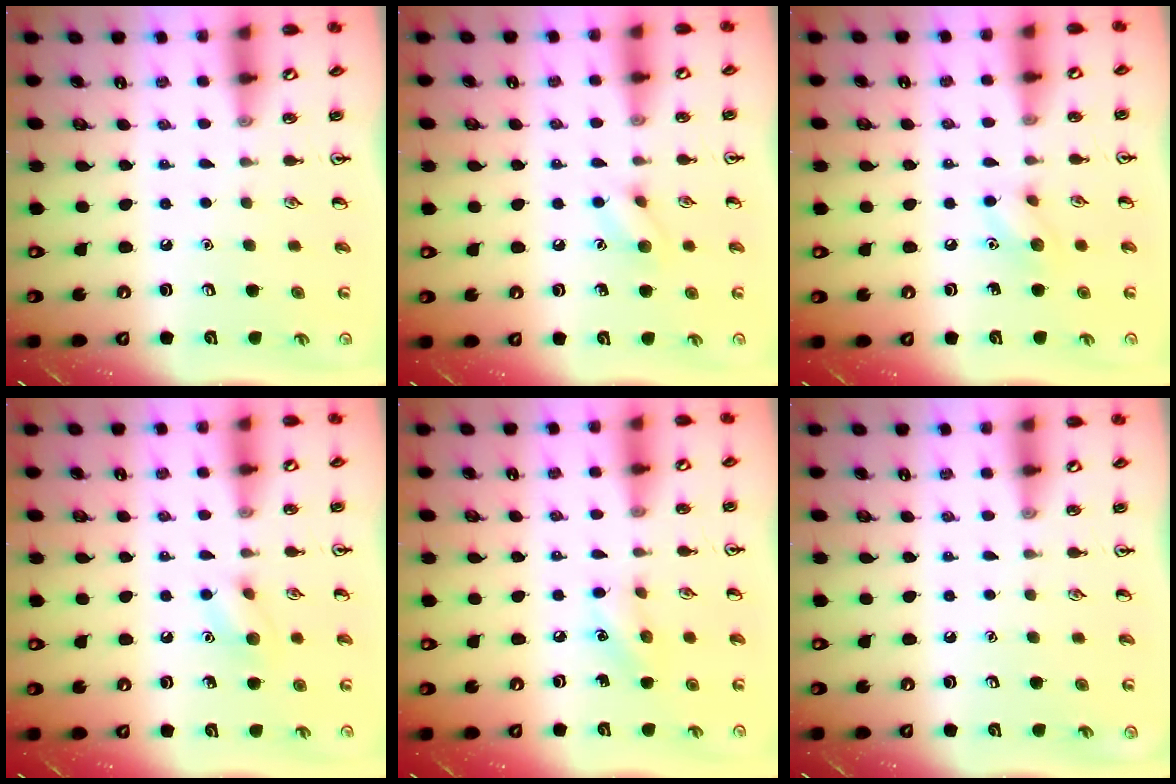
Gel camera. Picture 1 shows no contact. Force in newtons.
{"total": 6.4, "press": 6.4, "slide": 0.9}
{"total": 6.8, "press": 6.7, "slide": 0.8}
{"total": 7.5, "press": 7.3, "slide": 1.5}
{"total": 6.2, "press": 6.0, "slide": 1.5}
{"total": 0.0}